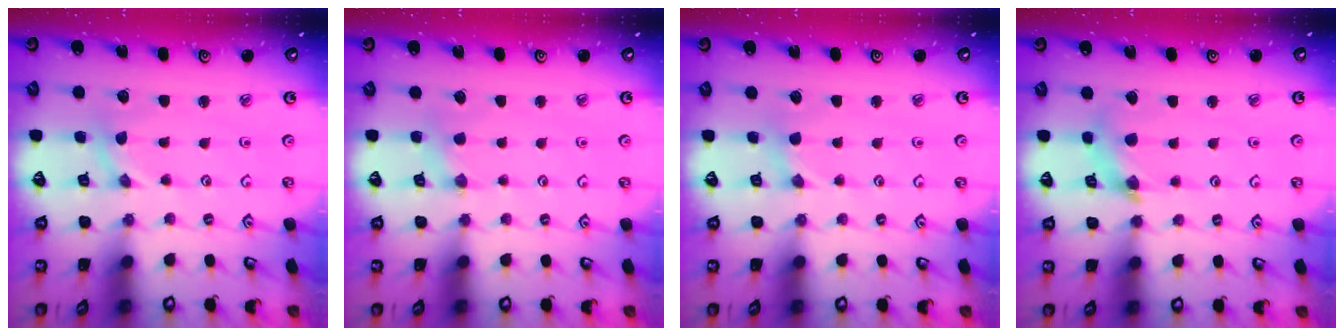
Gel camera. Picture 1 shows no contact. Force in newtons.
{"total": 1.8, "press": 1.7, "slide": 0.4}
{"total": 0.9, "press": 0.9, "slide": 0.2}
{"total": 5.6, "press": 5.6, "slide": 0.5}